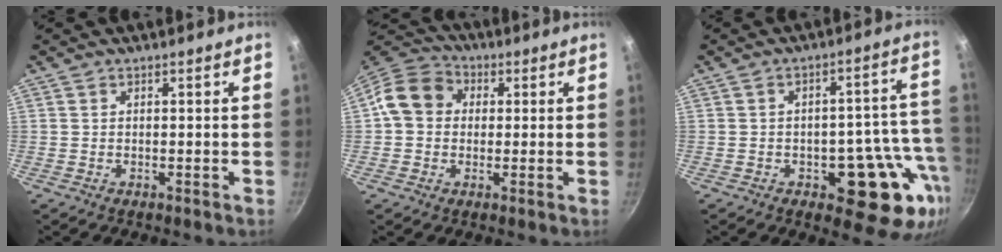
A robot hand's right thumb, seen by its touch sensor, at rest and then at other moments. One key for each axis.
{"total": 9.9, "fx": 1.1, "fy": 8.4, "fz": 5.1, "tx": -0.067, "ty": 0.026, "tz": -0.002}
{"total": 15.4, "fx": -5.1, "fy": 7.9, "fz": 12.3, "tx": -0.084, "ty": 0.030, "tz": -0.062}